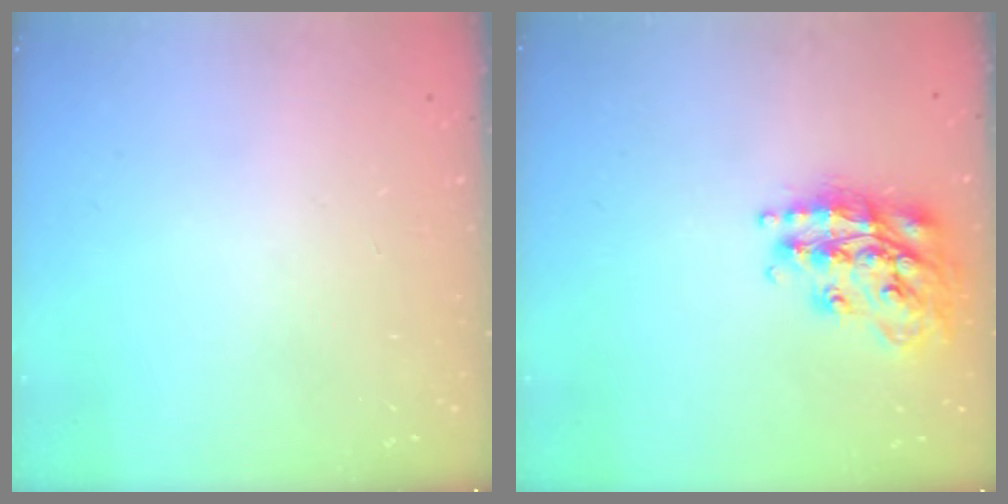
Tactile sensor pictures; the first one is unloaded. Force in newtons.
{"total": 18.0, "press": 17.9, "slide": 1.6}